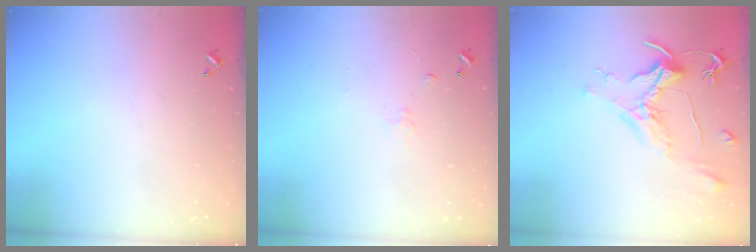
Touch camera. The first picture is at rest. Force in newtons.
{"total": 1.5, "press": 1.3, "slide": 0.6}
{"total": 1.6, "press": 1.3, "slide": 0.9}